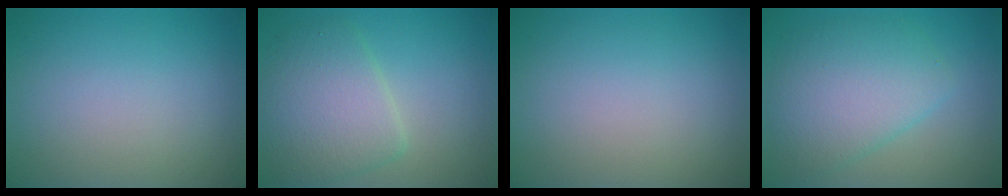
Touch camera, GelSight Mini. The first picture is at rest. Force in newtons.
{"total": 5.2, "press": 5.2, "slide": 0.1}
{"total": 0.0}
{"total": 5.9, "press": 5.9, "slide": 0.1}